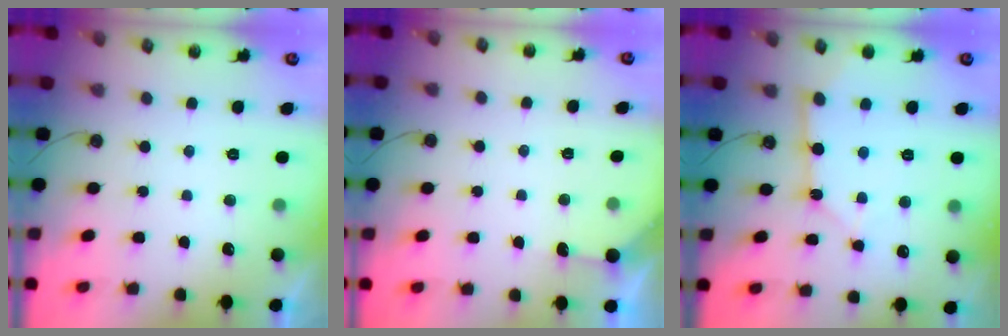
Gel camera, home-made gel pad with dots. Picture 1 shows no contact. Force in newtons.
{"total": 2.9, "press": 2.9, "slide": 0.4}
{"total": 7.3, "press": 7.3, "slide": 0.7}